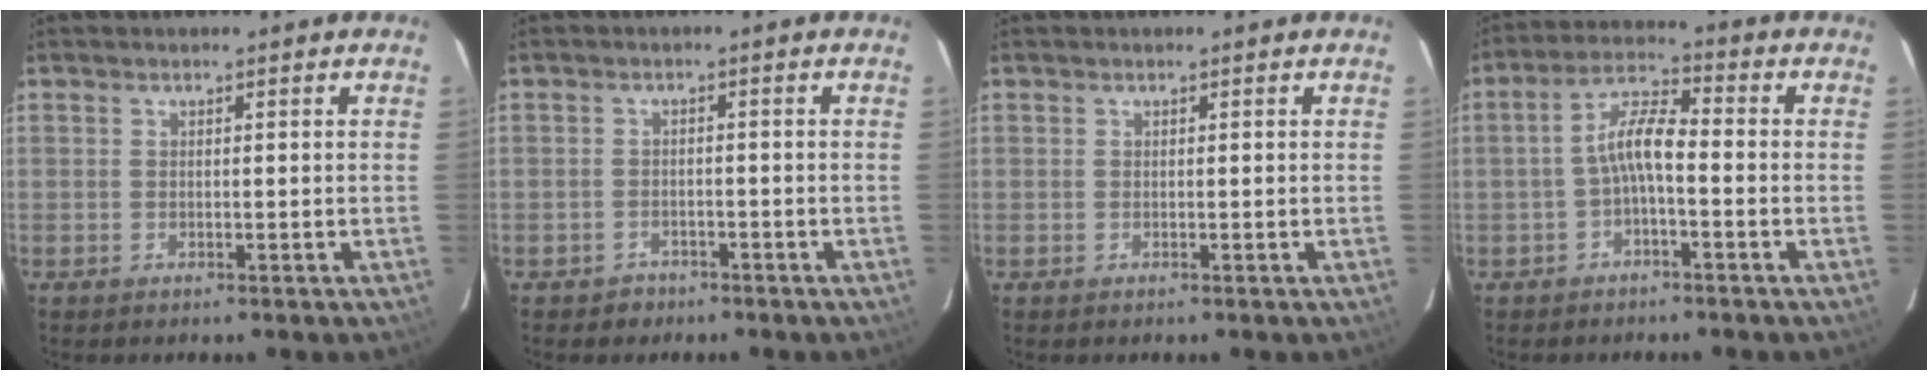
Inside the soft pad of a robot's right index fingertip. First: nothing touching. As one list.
[{"total": 2.9, "force": [-2.0, 2.2, 0.1], "torque": [-0.010, 0.009, -0.026]}, {"total": 0.0}, {"total": 5.9, "force": [-1.8, 1.5, 5.4], "torque": [-0.115, 0.018, -0.035]}]